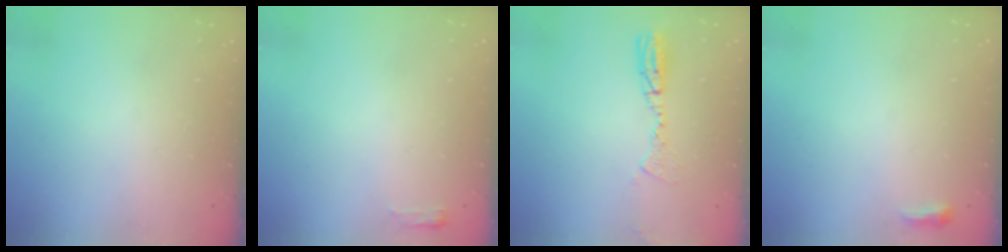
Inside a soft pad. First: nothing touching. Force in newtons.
{"total": 2.7, "press": 2.6, "slide": 0.8}
{"total": 9.2, "press": 8.9, "slide": 2.5}
{"total": 3.4, "press": 3.3, "slide": 0.8}